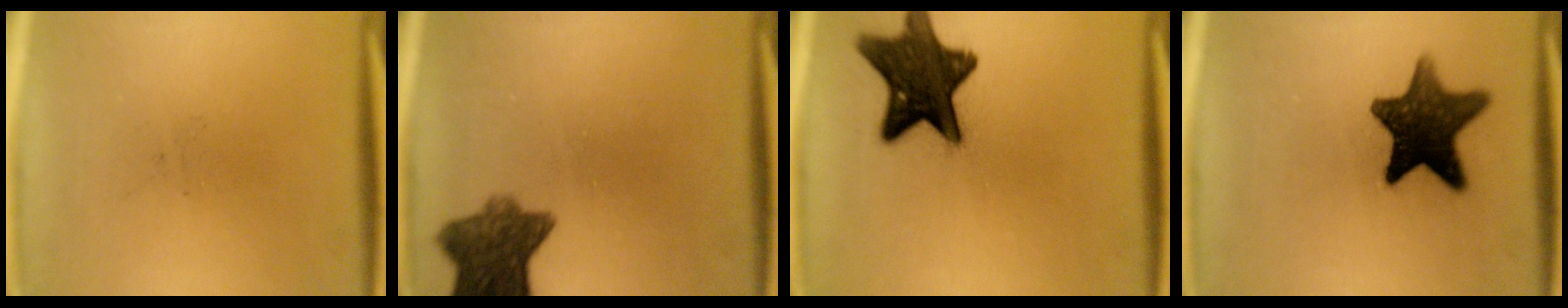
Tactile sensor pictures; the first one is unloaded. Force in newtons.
{"total": 8.6}
{"total": 14.2}
{"total": 13.1}